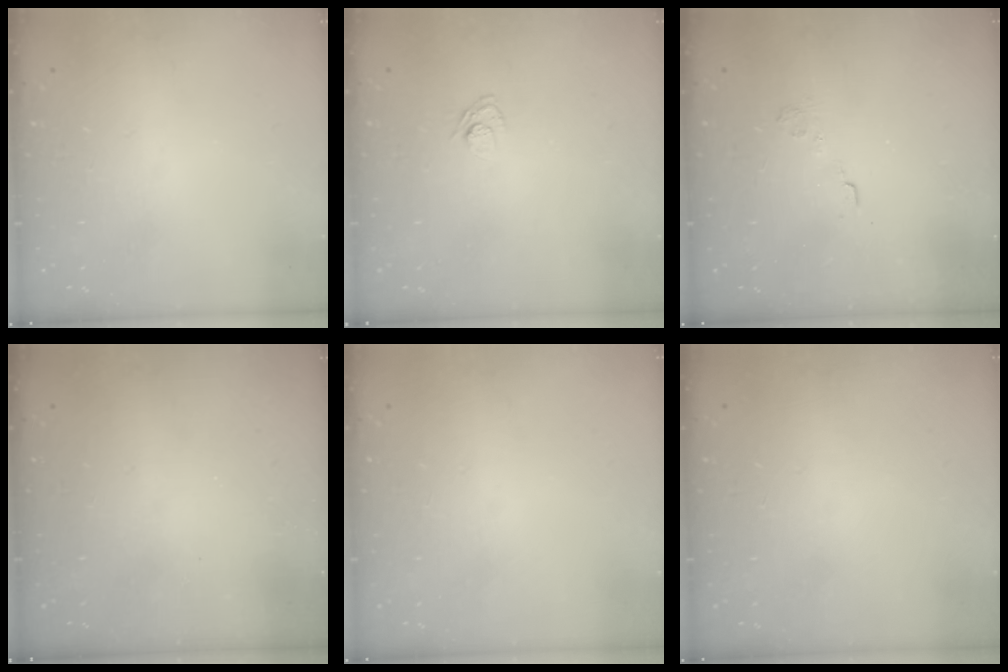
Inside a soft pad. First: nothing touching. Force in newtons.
{"total": 6.8, "press": 6.6, "slide": 1.4}
{"total": 2.7, "press": 2.3, "slide": 1.4}
{"total": 1.8, "press": 1.6, "slide": 0.7}
{"total": 0.0}
{"total": 0.0}